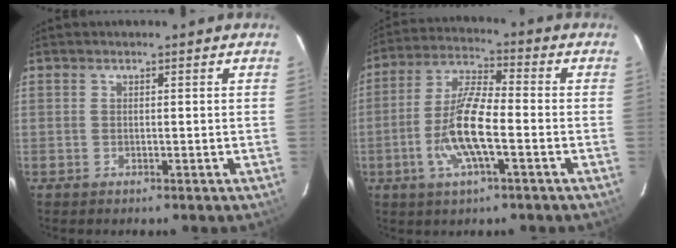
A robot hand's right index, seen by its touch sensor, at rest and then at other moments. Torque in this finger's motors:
{"motor_torque": [1.46, -0.68, 1.02, 0.21]}